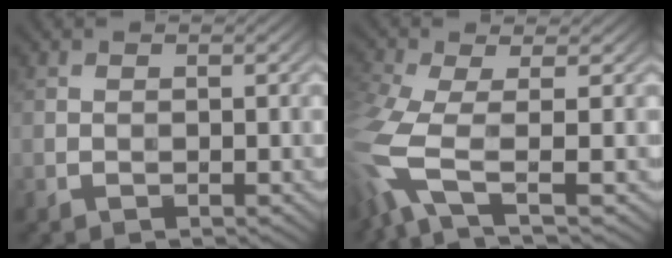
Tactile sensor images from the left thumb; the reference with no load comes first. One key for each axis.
{"total": 7.6, "fx": -1.8, "fy": 2.0, "fz": 7.1, "tx": -0.175, "ty": -0.013, "tz": -0.050}